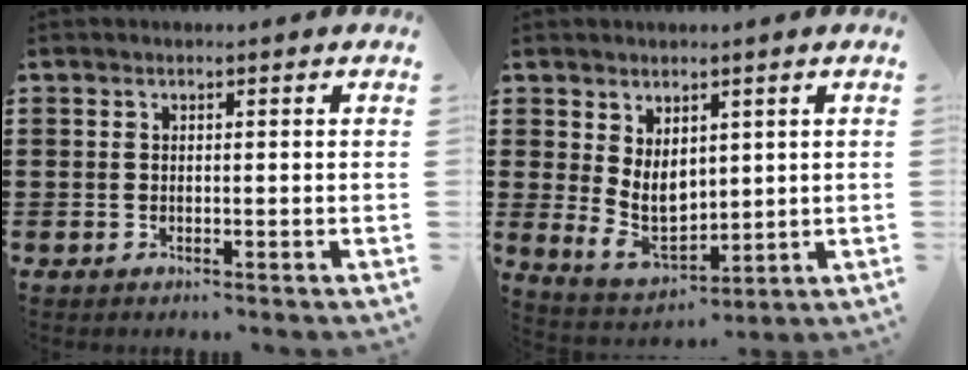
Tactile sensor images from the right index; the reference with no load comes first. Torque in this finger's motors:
{"motor_torque": [2.14, 0.00, 0.40, 0.13]}